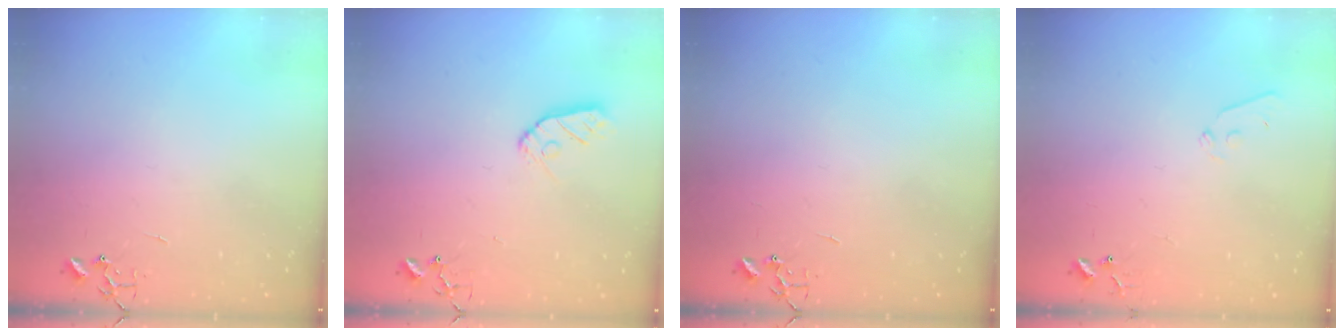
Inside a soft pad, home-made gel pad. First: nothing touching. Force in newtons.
{"total": 8.0, "press": 8.0, "slide": 0.5}
{"total": 0.0}
{"total": 5.2, "press": 5.2, "slide": 0.5}